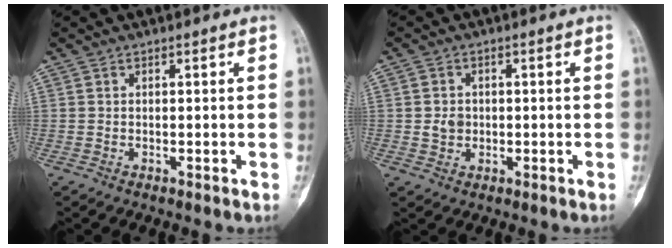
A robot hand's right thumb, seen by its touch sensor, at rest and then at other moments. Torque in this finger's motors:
{"motor_torque": [-0.23, -0.04, -0.34, -0.24, -0.16]}